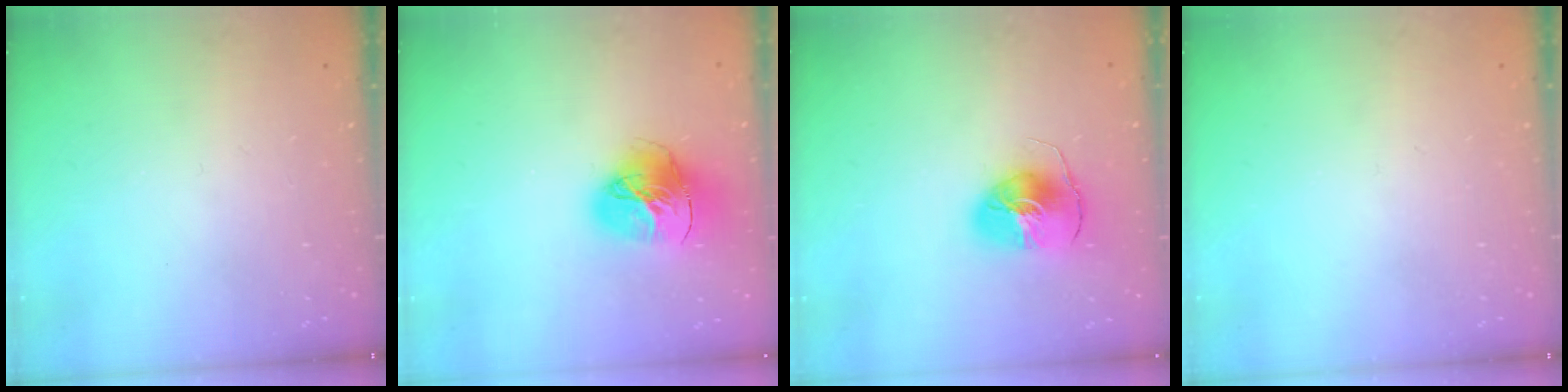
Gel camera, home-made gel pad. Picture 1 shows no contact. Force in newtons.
{"total": 16.9, "press": 16.8, "slide": 1.7}
{"total": 8.3, "press": 8.2, "slide": 0.9}
{"total": 0.0}